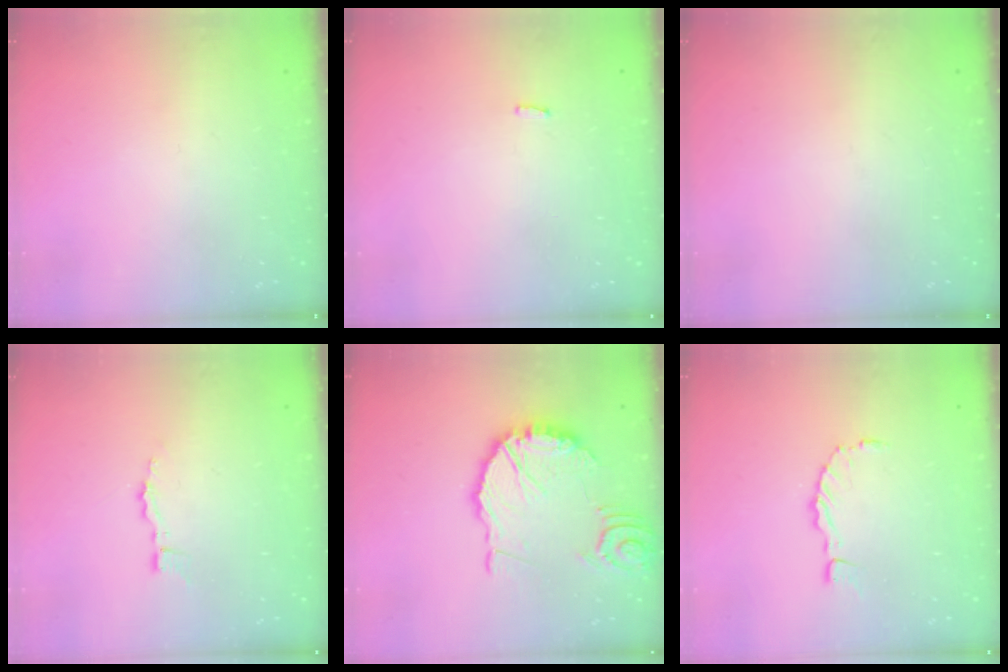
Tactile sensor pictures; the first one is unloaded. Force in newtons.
{"total": 2.6, "press": 2.6, "slide": 0.1}
{"total": 0.0}
{"total": 3.0, "press": 3.0, "slide": 0.3}
{"total": 18.2, "press": 18.0, "slide": 2.3}
{"total": 0.0}